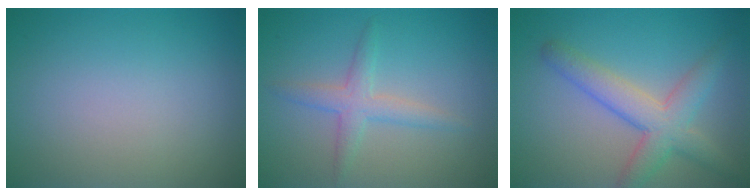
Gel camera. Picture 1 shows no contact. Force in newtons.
{"total": 2.5, "press": 2.5, "slide": 0.1}
{"total": 4.9, "press": 4.9, "slide": 0.3}